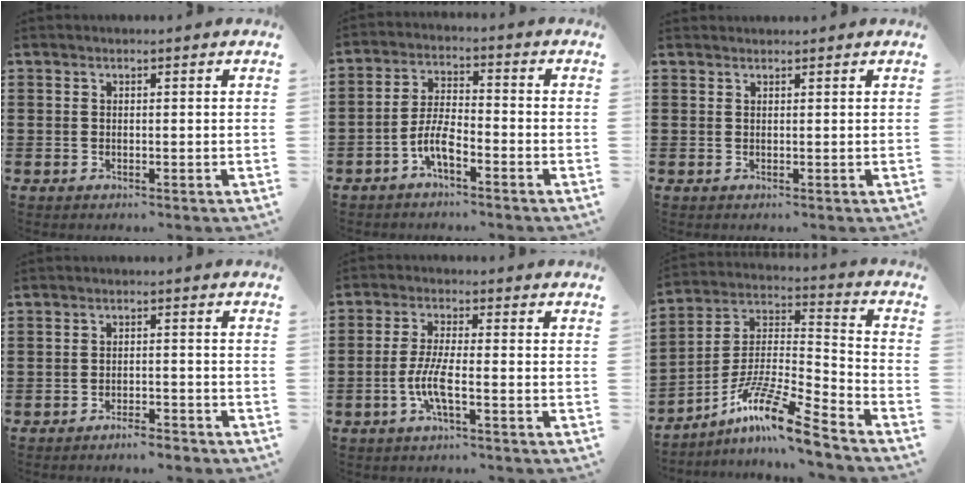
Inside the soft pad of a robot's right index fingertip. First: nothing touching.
{"total": 5.5, "force": [-3.1, 1.5, 4.2], "torque": [-0.106, -0.003, -0.067]}
{"total": 0.5, "force": [0.5, 0.1, -0.1], "torque": [0.003, 0.002, 0.010]}
{"total": 2.5, "force": [-2.5, 0.1, 0.6], "torque": [-0.013, 0.001, -0.049]}
{"total": 5.4, "force": [-2.0, 0.8, 4.9], "torque": [-0.112, -0.011, -0.045]}
{"total": 12.7, "force": [-9.6, 0.9, 8.3], "torque": [-0.165, 0.005, -0.187]}